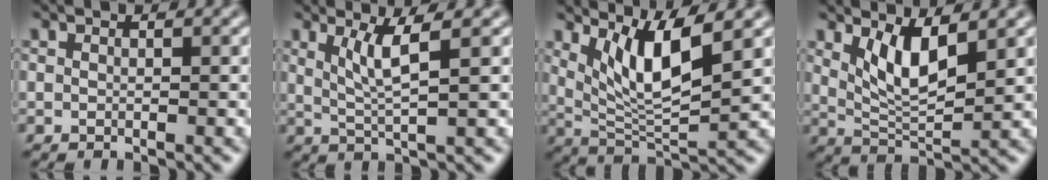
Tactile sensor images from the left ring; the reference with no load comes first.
{"total": 3.3, "force": [1.3, 0.5, 2.9], "torque": [-0.057, -0.004, 0.032]}
{"total": 6.3, "force": [2.8, 1.5, 5.4], "torque": [-0.098, -0.014, 0.058]}
{"total": 4.5, "force": [2.1, 1.4, 3.7], "torque": [-0.078, -0.014, 0.045]}